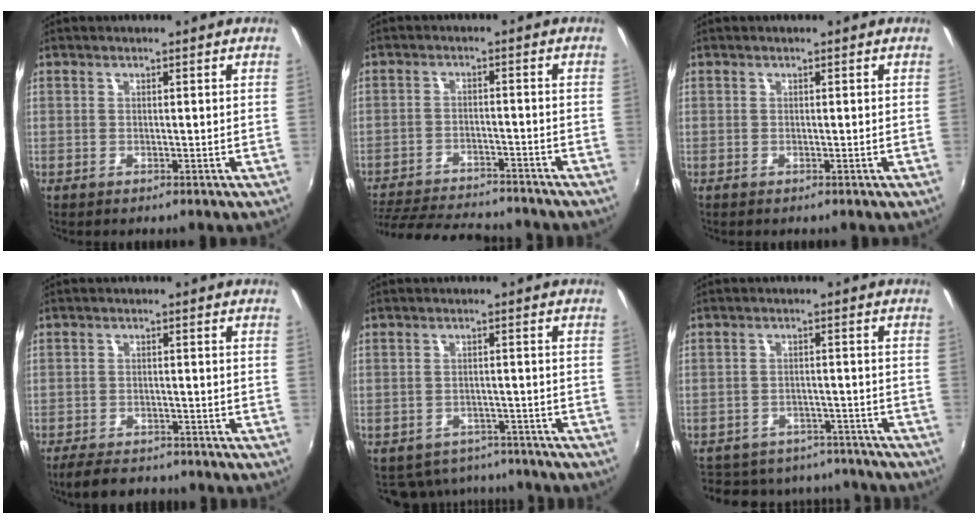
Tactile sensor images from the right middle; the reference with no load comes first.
{"total": 17.6, "force": [-15.5, 4.3, 7.0], "torque": [-0.157, -0.016, -0.230]}
{"total": 0.0}
{"total": 6.6, "force": [-5.7, 2.4, 2.4], "torque": [-0.068, -0.005, -0.091]}
{"total": 8.8, "force": [-7.5, 4.2, 1.7], "torque": [-0.047, 0.005, -0.095]}
{"total": 17.0, "force": [-14.7, 7.1, 5.0], "torque": [-0.117, 0.024, -0.186]}